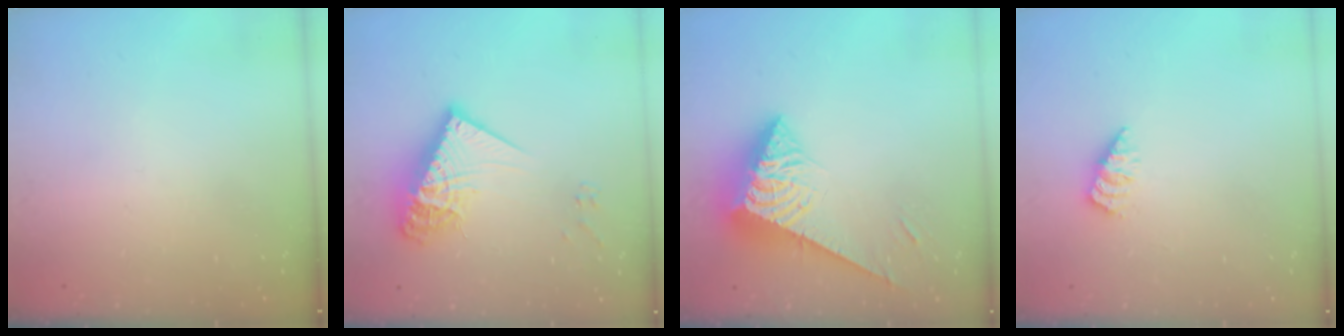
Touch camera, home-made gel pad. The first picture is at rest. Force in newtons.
{"total": 18.0, "press": 17.8, "slide": 2.0}
{"total": 8.1, "press": 8.0, "slide": 1.0}
{"total": 1.7, "press": 1.7, "slide": 0.2}